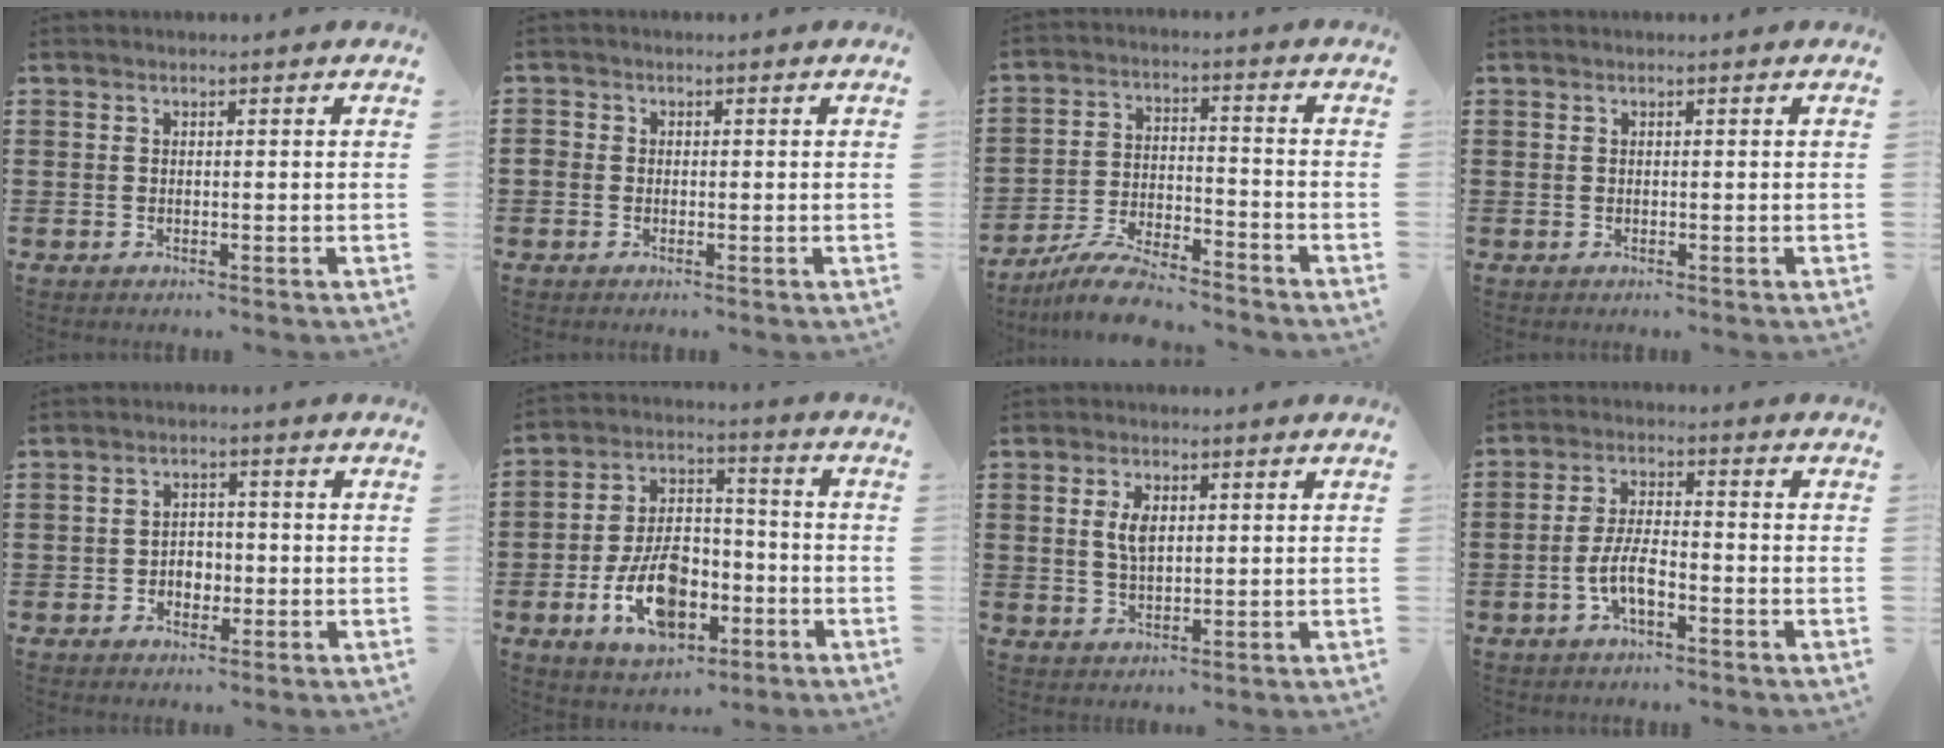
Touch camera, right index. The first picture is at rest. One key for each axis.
{"total": 1.1, "fx": -0.5, "fy": 0.9, "fz": 0.3, "tx": -0.009, "ty": 0.002, "tz": -0.010}
{"total": 7.5, "fx": -7.0, "fy": 0.6, "fz": 2.6, "tx": -0.056, "ty": 0.009, "tz": -0.134}
{"total": 0.0}
{"total": 2.6, "fx": -0.9, "fy": 2.1, "fz": 1.3, "tx": -0.030, "ty": 0.005, "tz": -0.020}
{"total": 11.3, "fx": -4.3, "fy": 6.7, "fz": 8.0, "tx": -0.155, "ty": 0.005, "tz": -0.079}
{"total": 3.8, "fx": 0.9, "fy": 1.9, "fz": 3.1, "tx": -0.066, "ty": 0.010, "tz": 0.015}
{"total": 5.8, "fx": -2.4, "fy": 2.0, "fz": 4.9, "tx": -0.117, "ty": -0.004, "tz": -0.052}